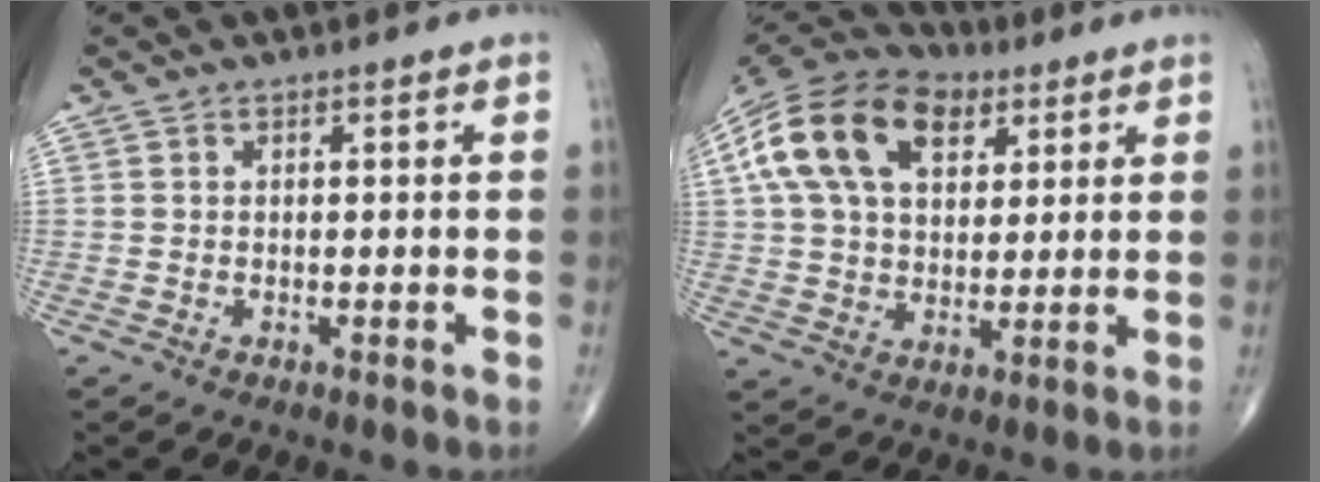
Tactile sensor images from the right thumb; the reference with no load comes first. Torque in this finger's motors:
{"motor_torque": [2.11, 2.25, 0.65, -0.26, 0.51]}